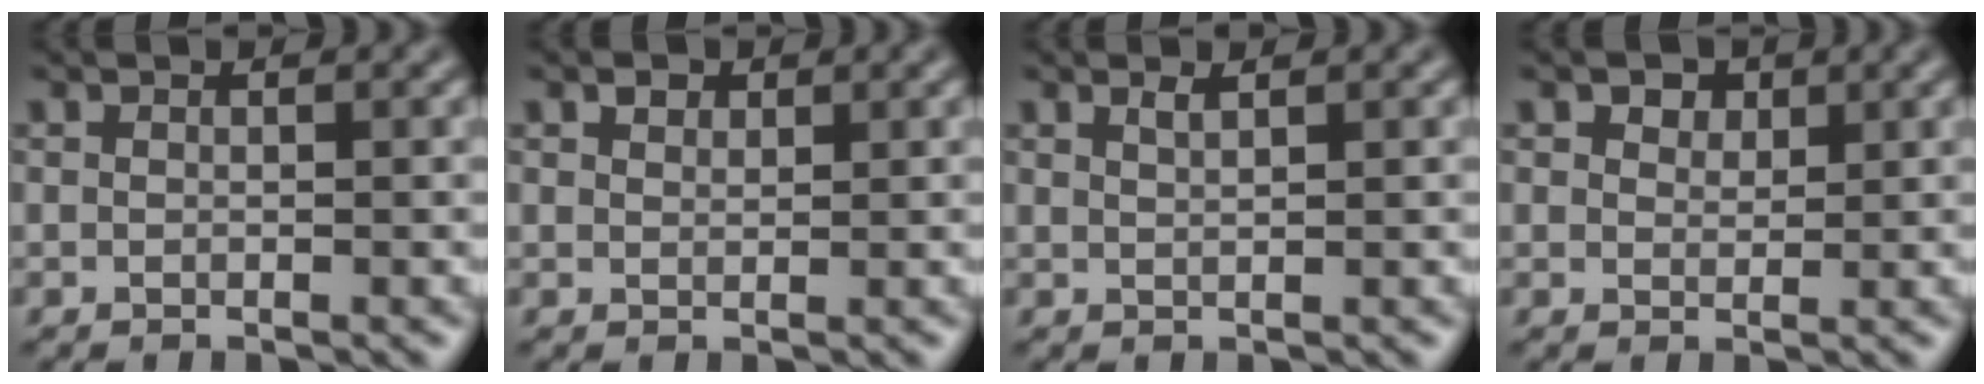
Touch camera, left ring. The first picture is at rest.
{"total": 1.0, "force": [0.8, 0.6, 0.3], "torque": [-0.006, 0.001, 0.013]}
{"total": 1.0, "force": [0.7, 0.2, 0.7], "torque": [-0.008, 0.001, 0.012]}
{"total": 2.2, "force": [1.5, 1.3, 0.9], "torque": [-0.014, -0.004, 0.020]}